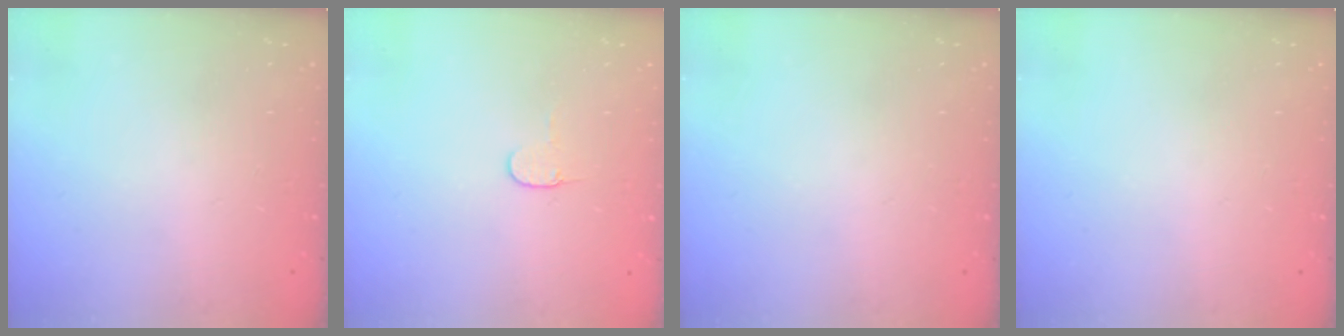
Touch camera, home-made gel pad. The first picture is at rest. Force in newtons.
{"total": 3.8, "press": 3.8, "slide": 0.4}
{"total": 0.0}
{"total": 0.0}